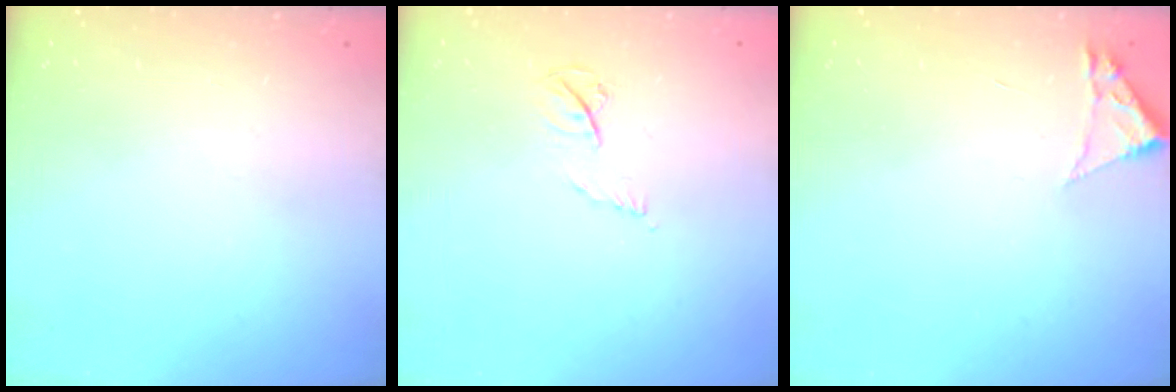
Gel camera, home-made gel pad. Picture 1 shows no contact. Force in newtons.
{"total": 4.8, "press": 4.8, "slide": 0.6}
{"total": 1.8, "press": 1.8, "slide": 0.2}